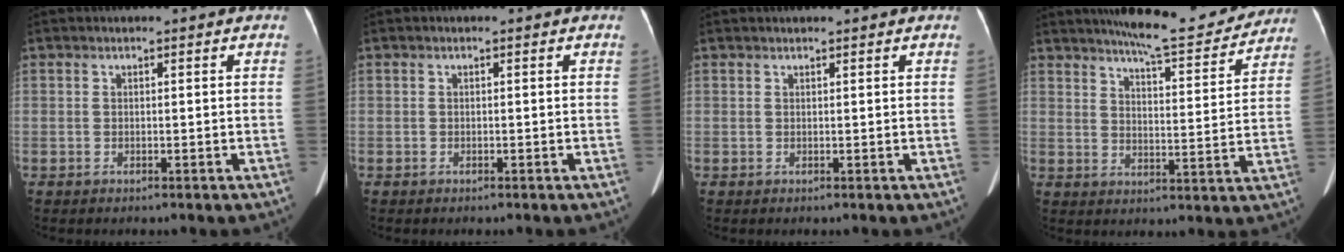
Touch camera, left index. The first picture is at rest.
{"total": 0.0}
{"total": 1.3, "force": [1.2, 0.2, 0.5], "torque": [-0.006, 0.019, 0.020]}
{"total": 13.9, "force": [12.8, 1.9, 5.1], "torque": [-0.070, -0.012, 0.168]}